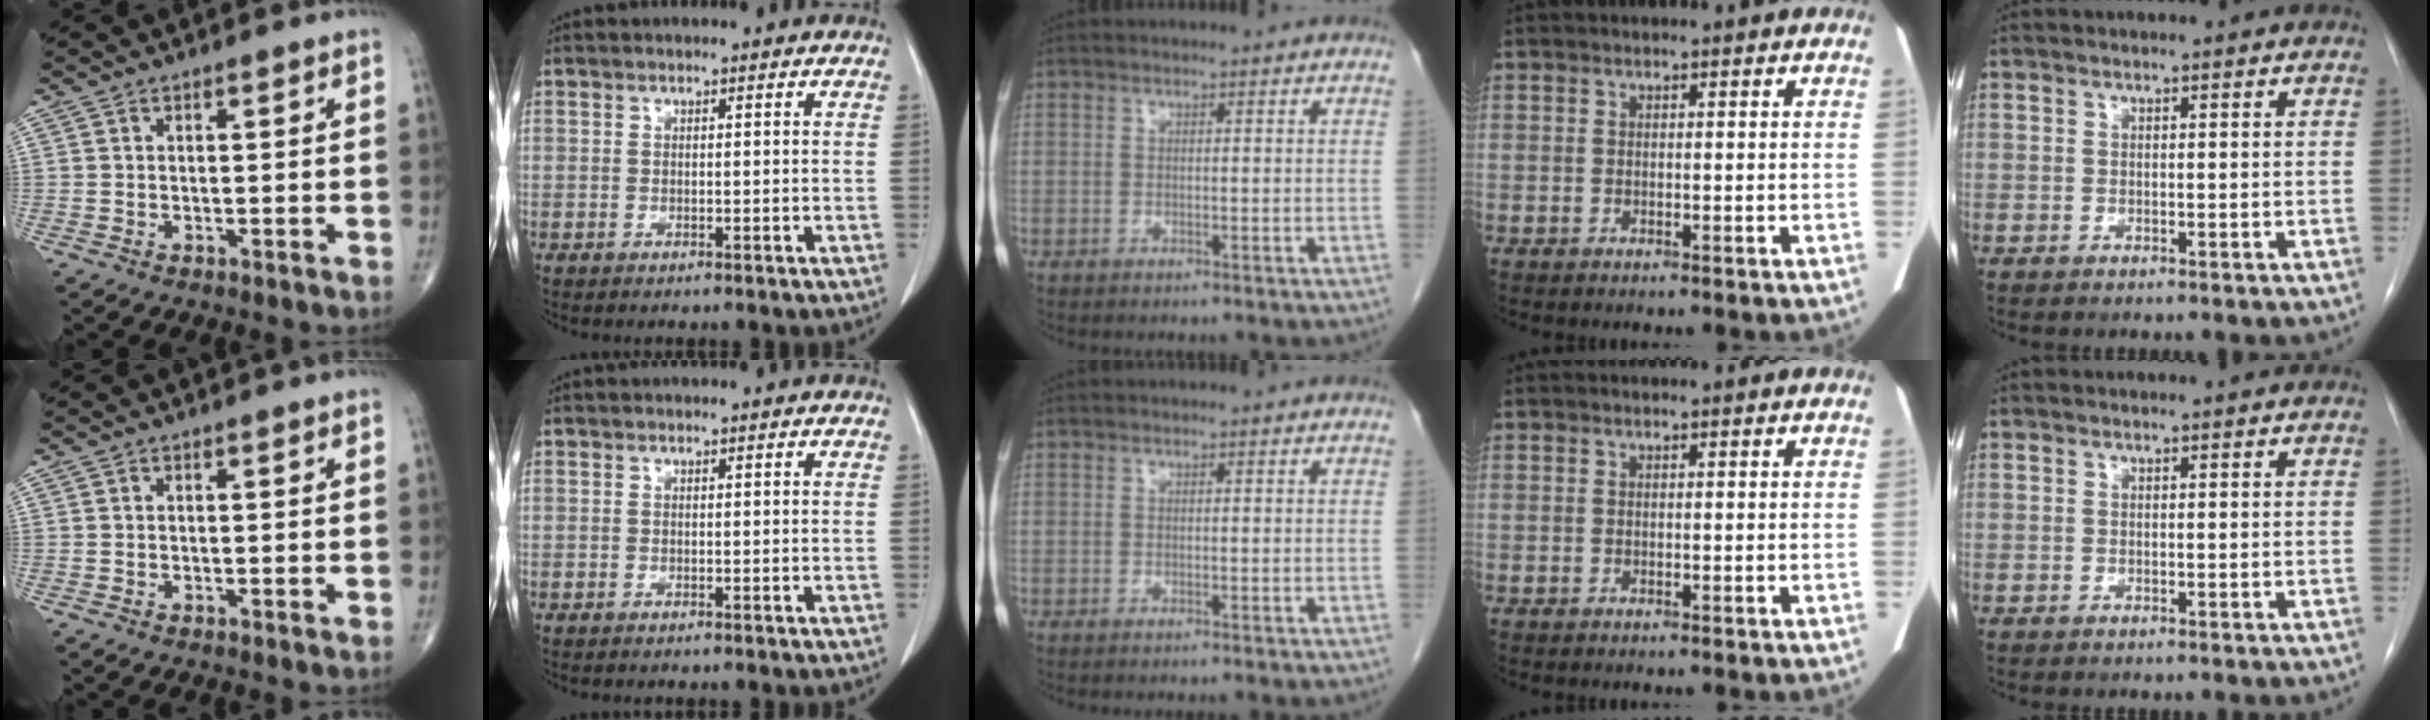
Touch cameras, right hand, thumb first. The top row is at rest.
{}